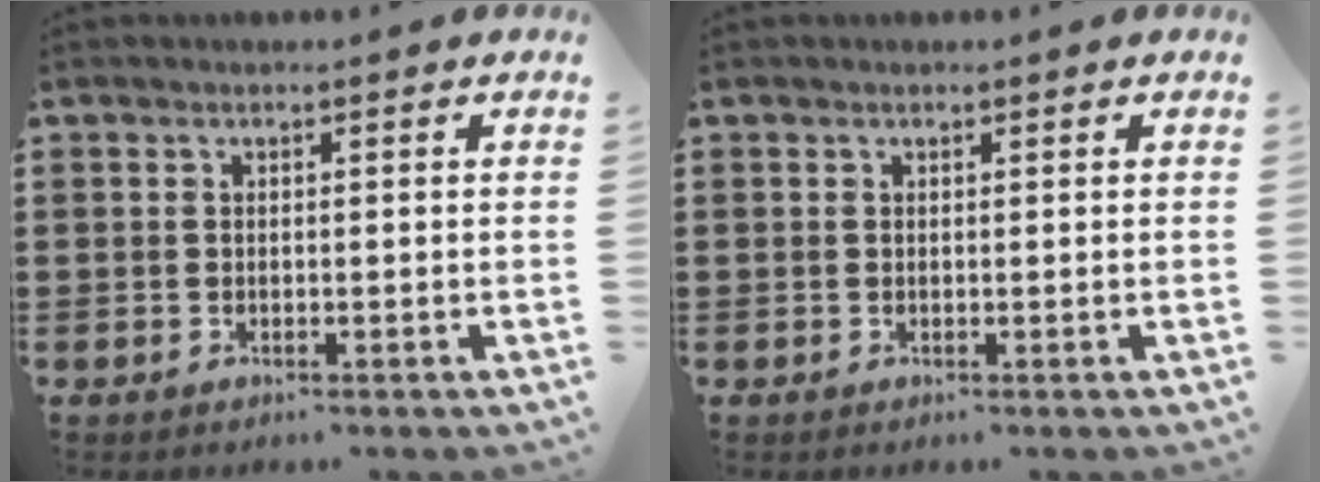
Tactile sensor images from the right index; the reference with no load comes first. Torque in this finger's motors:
{"motor_torque": [-0.26, 0.20, 0.02, -0.01]}